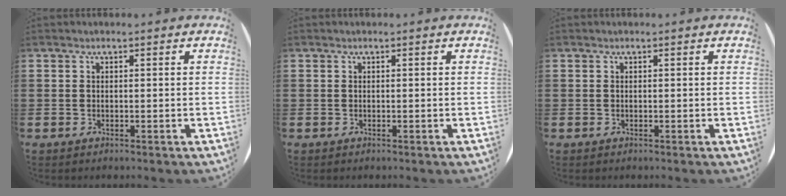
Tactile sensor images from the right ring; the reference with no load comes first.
{"total": 0.0}
{"total": 0.0}